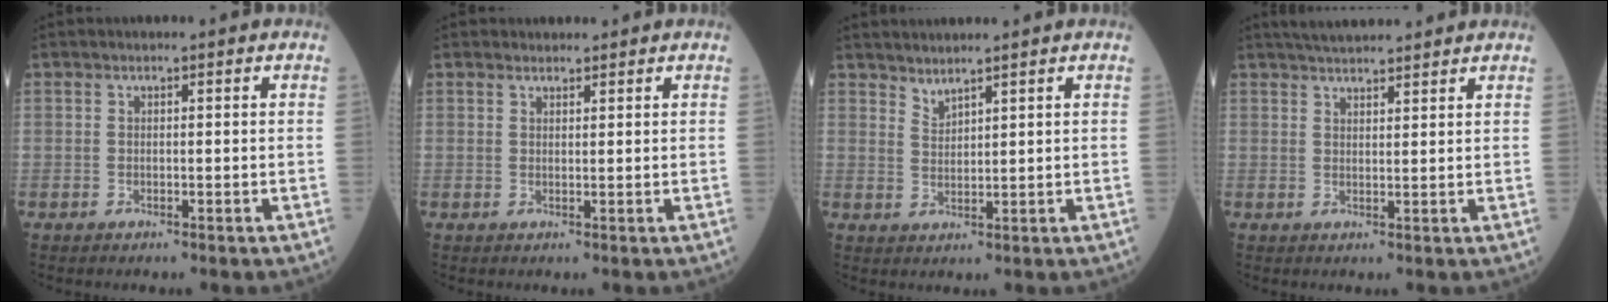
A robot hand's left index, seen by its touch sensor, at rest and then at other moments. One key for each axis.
{"total": 1.0, "fx": 0.9, "fy": 0.5, "fz": -0.1, "tx": -0.004, "ty": 0.004, "tz": 0.016}
{"total": 2.1, "fx": 2.0, "fy": -0.2, "fz": 0.5, "tx": -0.013, "ty": 0.000, "tz": 0.045}
{"total": 7.2, "fx": 6.6, "fy": 0.7, "fz": 2.7, "tx": -0.043, "ty": 0.032, "tz": 0.102}